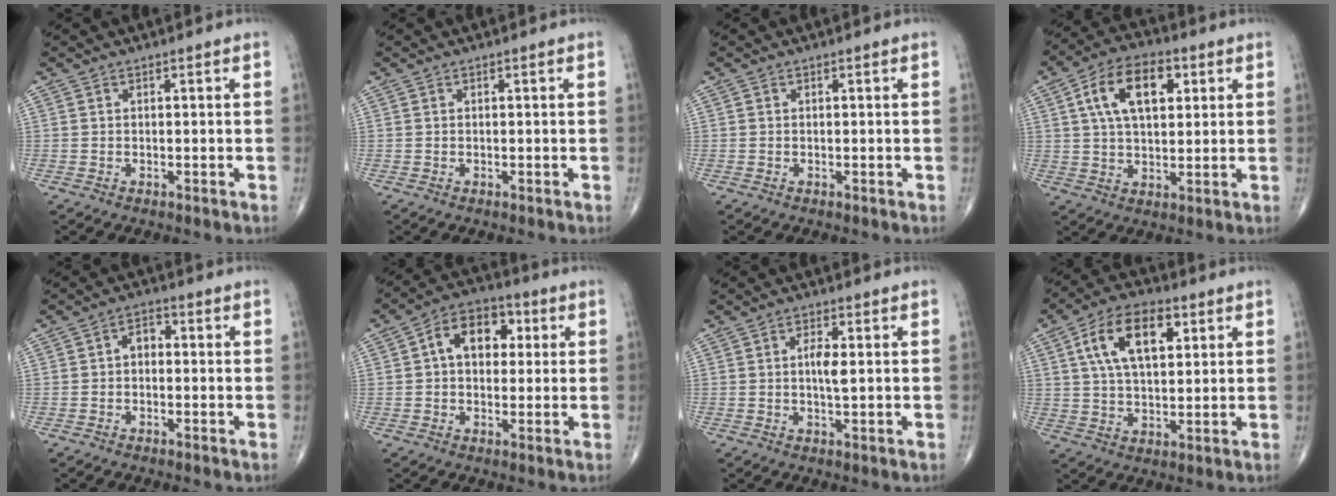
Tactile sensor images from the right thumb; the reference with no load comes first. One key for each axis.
{"total": 0.0}
{"total": 0.0}
{"total": 13.0, "fx": 4.1, "fy": 7.1, "fz": 10.1, "tx": -0.161, "ty": 0.005, "tz": 0.068}
{"total": 3.1, "fx": -0.3, "fy": 2.2, "fz": 2.2, "tx": -0.021, "ty": 0.015, "tz": -0.016}
{"total": 10.4, "fx": 2.1, "fy": 7.1, "fz": 7.4, "tx": -0.092, "ty": 0.022, "tz": 0.024}
{"total": 3.5, "fx": 0.3, "fy": 1.0, "fz": 3.3, "tx": -0.061, "ty": -0.001, "tz": 0.003}
{"total": 13.3, "fx": 4.6, "fy": 6.9, "fz": 10.4, "tx": -0.171, "ty": 0.001, "tz": 0.079}